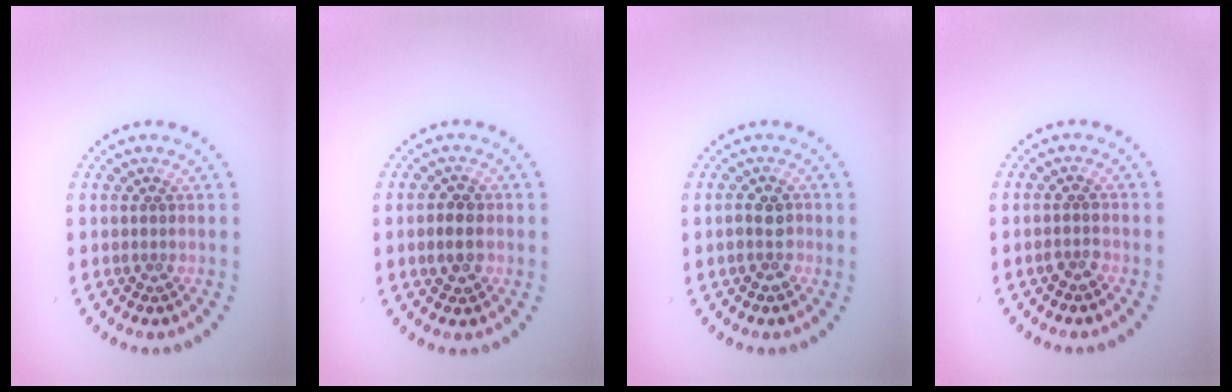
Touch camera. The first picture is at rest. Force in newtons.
{"total": 2.3, "press": 2.3, "slide": 0.3}
{"total": 1.8, "press": 1.7, "slide": 0.7}
{"total": 1.1, "press": 1.1, "slide": 0.3}